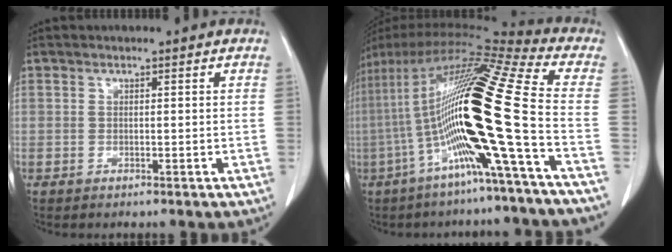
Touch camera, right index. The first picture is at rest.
{"total": 23.3, "force": [-4.5, -0.8, 22.9], "torque": [-0.445, 0.000, -0.102]}